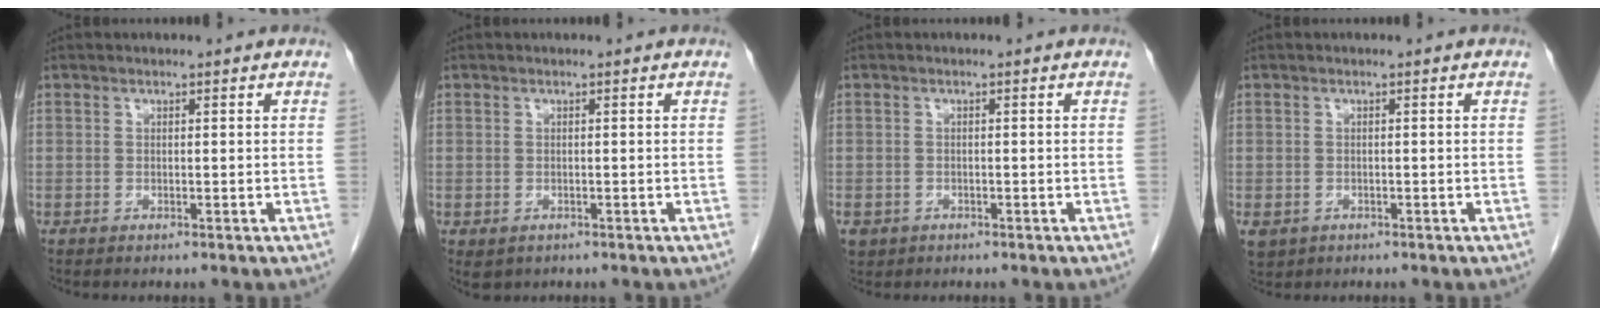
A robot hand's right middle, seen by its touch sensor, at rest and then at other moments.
{"total": 1.5, "force": [-0.7, 1.2, 0.6], "torque": [-0.010, 0.000, 0.001]}
{"total": 2.9, "force": [-1.7, 2.2, 0.7], "torque": [-0.013, -0.001, -0.025]}
{"total": 4.1, "force": [-2.0, 3.4, 1.4], "torque": [-0.032, -0.004, -0.026]}